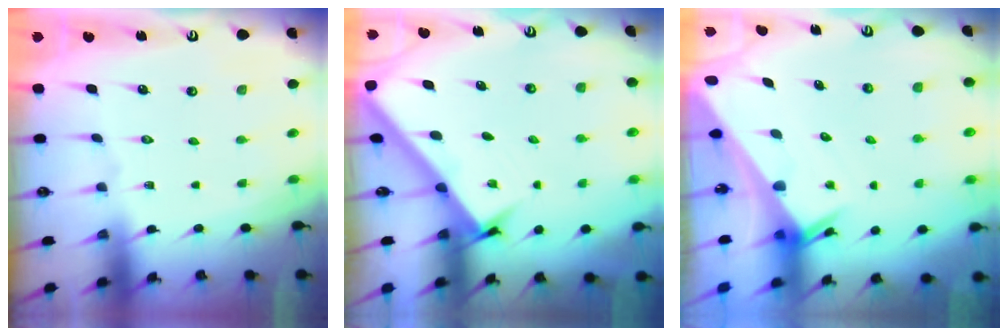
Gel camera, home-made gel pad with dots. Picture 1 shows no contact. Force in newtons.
{"total": 3.0, "press": 2.9, "slide": 0.4}
{"total": 2.9, "press": 2.9, "slide": 0.2}